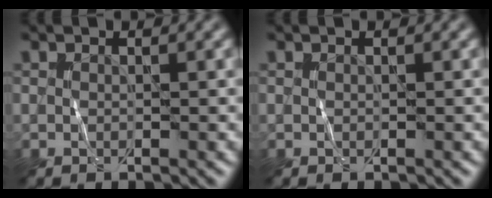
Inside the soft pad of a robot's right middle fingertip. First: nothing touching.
{"total": 0.0}